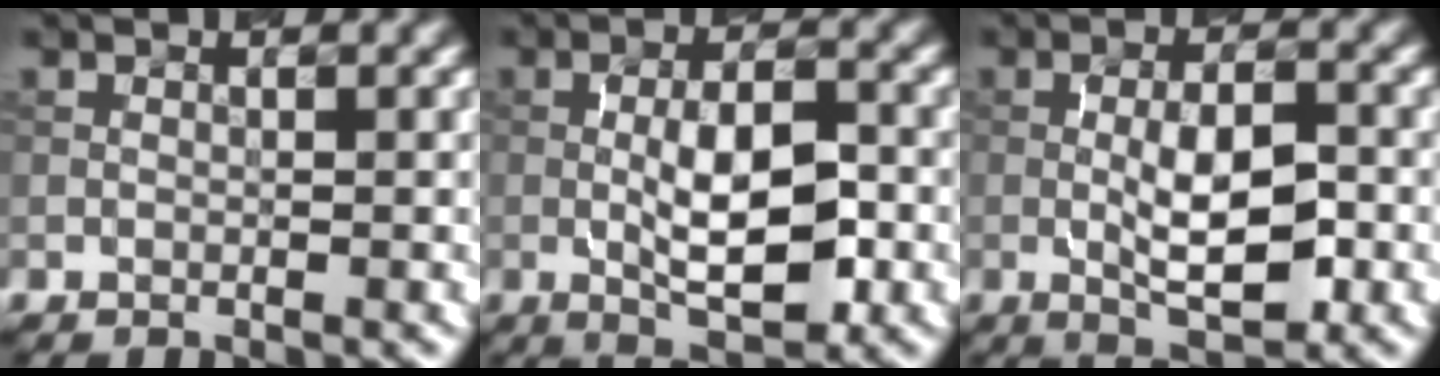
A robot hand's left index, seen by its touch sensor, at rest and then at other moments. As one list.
[{"total": 6.5, "force": [-1.1, 2.4, 5.9], "torque": [-0.102, 0.000, -0.017]}, {"total": 5.7, "force": [-0.9, 2.1, 5.2], "torque": [-0.091, 0.000, -0.016]}]